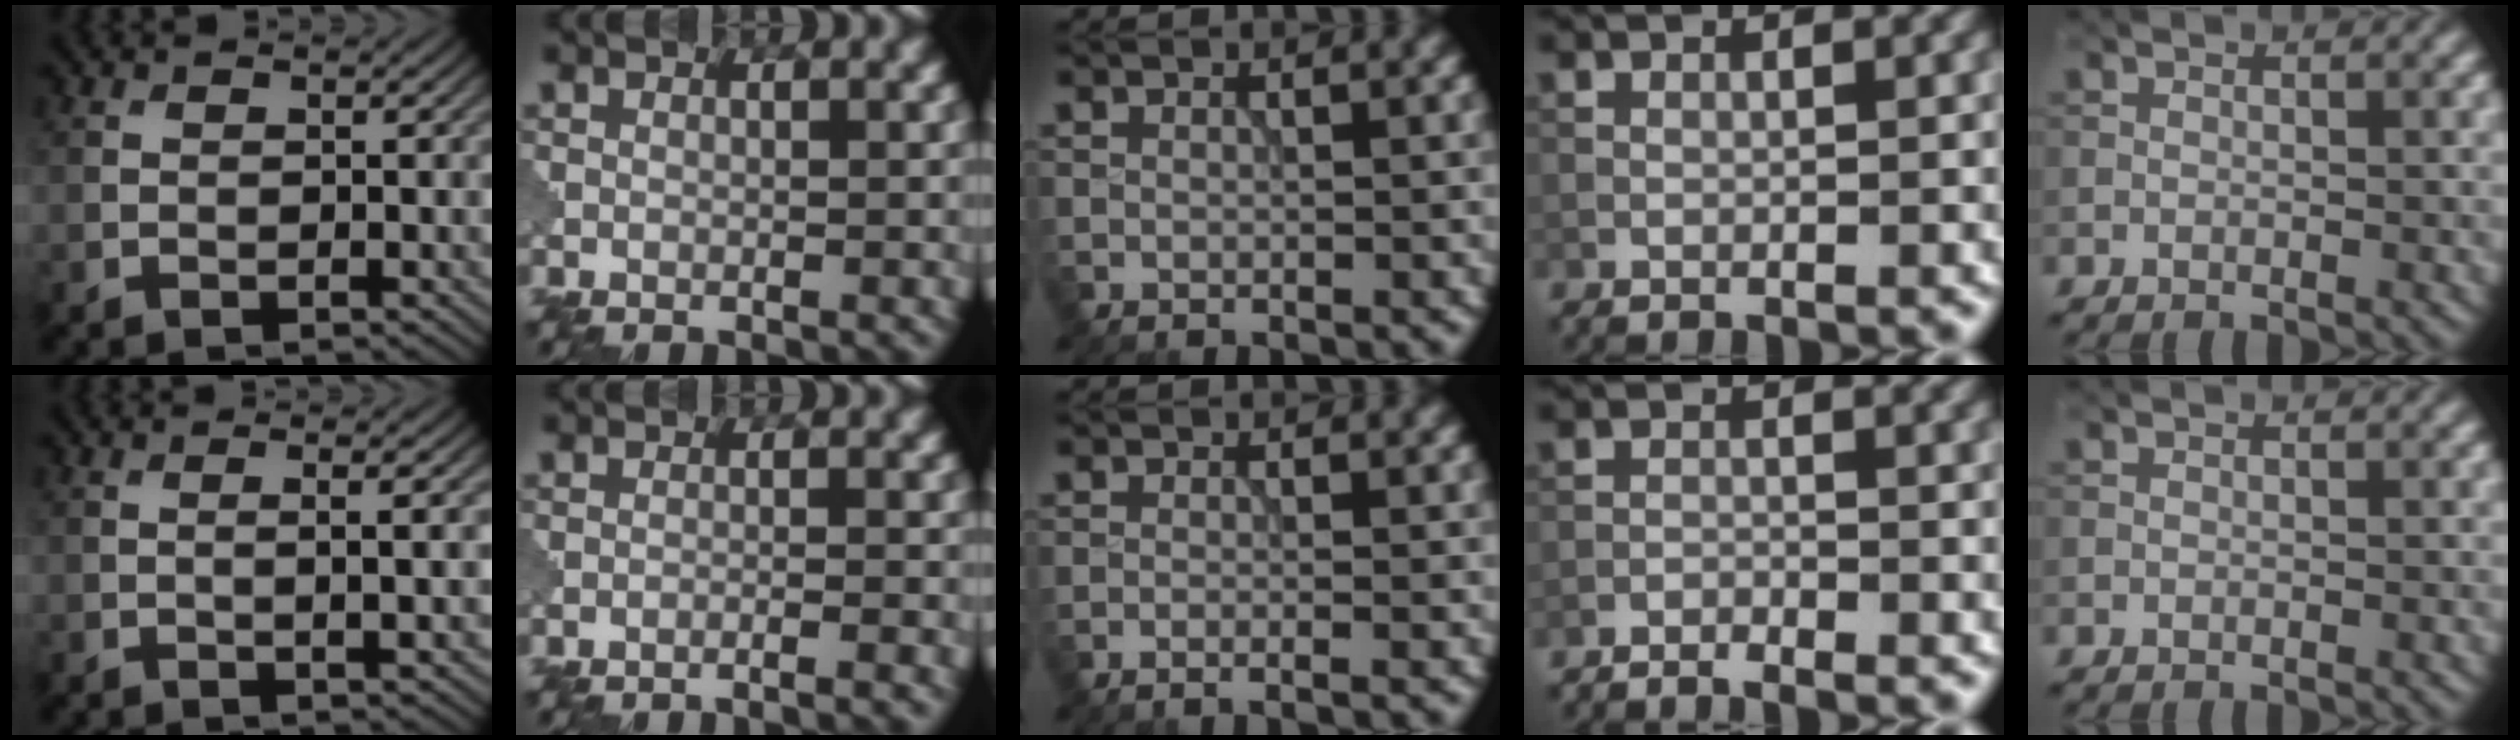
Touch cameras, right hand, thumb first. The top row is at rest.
{"thumb": {"total": 3.7, "force": [0.2, 0.8, 3.6], "torque": [-0.054, 0.010, 0.003]}, "index": {"total": 2.1, "force": [-1.3, 0.4, 1.6], "torque": [-0.017, 0.009, -0.035]}, "middle": {"total": 1.2, "force": [-0.6, 0.3, 1.0], "torque": [-0.009, -0.004, -0.019]}, "ring": {"total": 1.7, "force": [-1.6, 0.0, 0.6], "torque": [-0.023, -0.003, -0.034]}}